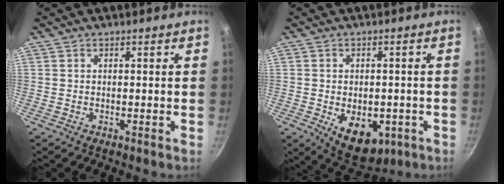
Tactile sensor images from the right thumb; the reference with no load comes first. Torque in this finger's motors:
{"motor_torque": [-0.27, 0.59, 0.38, 0.41, 0.06]}